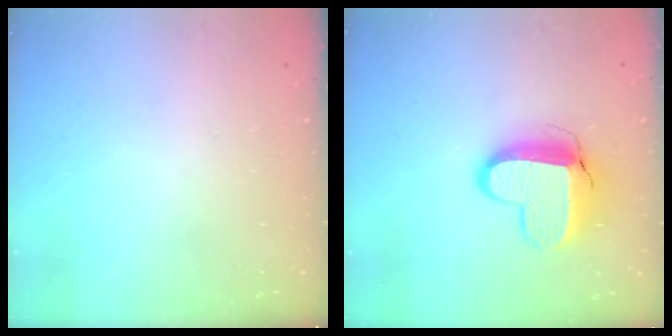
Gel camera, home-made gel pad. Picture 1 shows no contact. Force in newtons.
{"total": 12.8, "press": 12.8, "slide": 1.0}